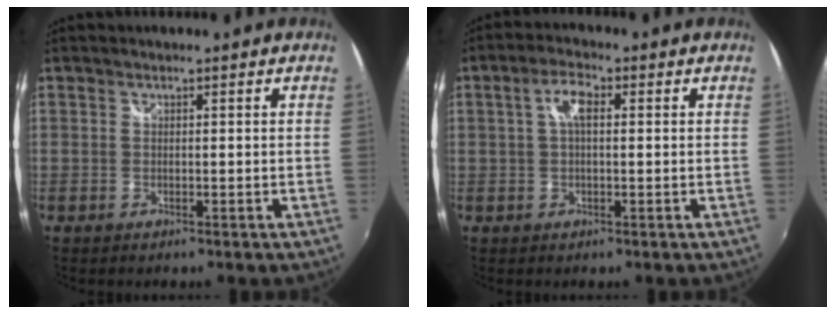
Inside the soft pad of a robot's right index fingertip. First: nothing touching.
{"total": 4.2, "force": [0.8, 1.7, 3.8], "torque": [-0.072, 0.012, 0.013]}